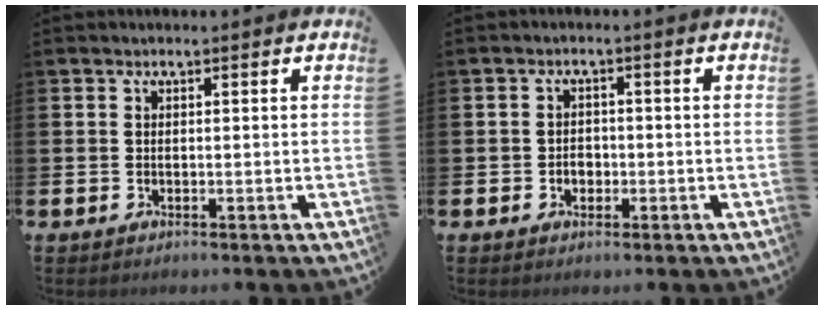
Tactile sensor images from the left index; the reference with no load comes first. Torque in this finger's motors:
{"motor_torque": [0.66, 0.12, 0.02, 0.05]}